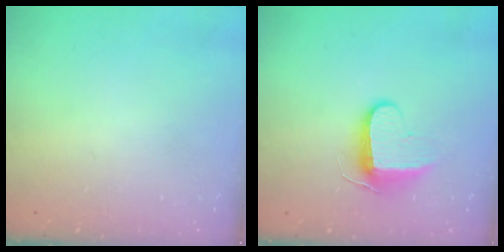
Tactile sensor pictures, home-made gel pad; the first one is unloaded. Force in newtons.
{"total": 8.9, "press": 8.8, "slide": 1.1}